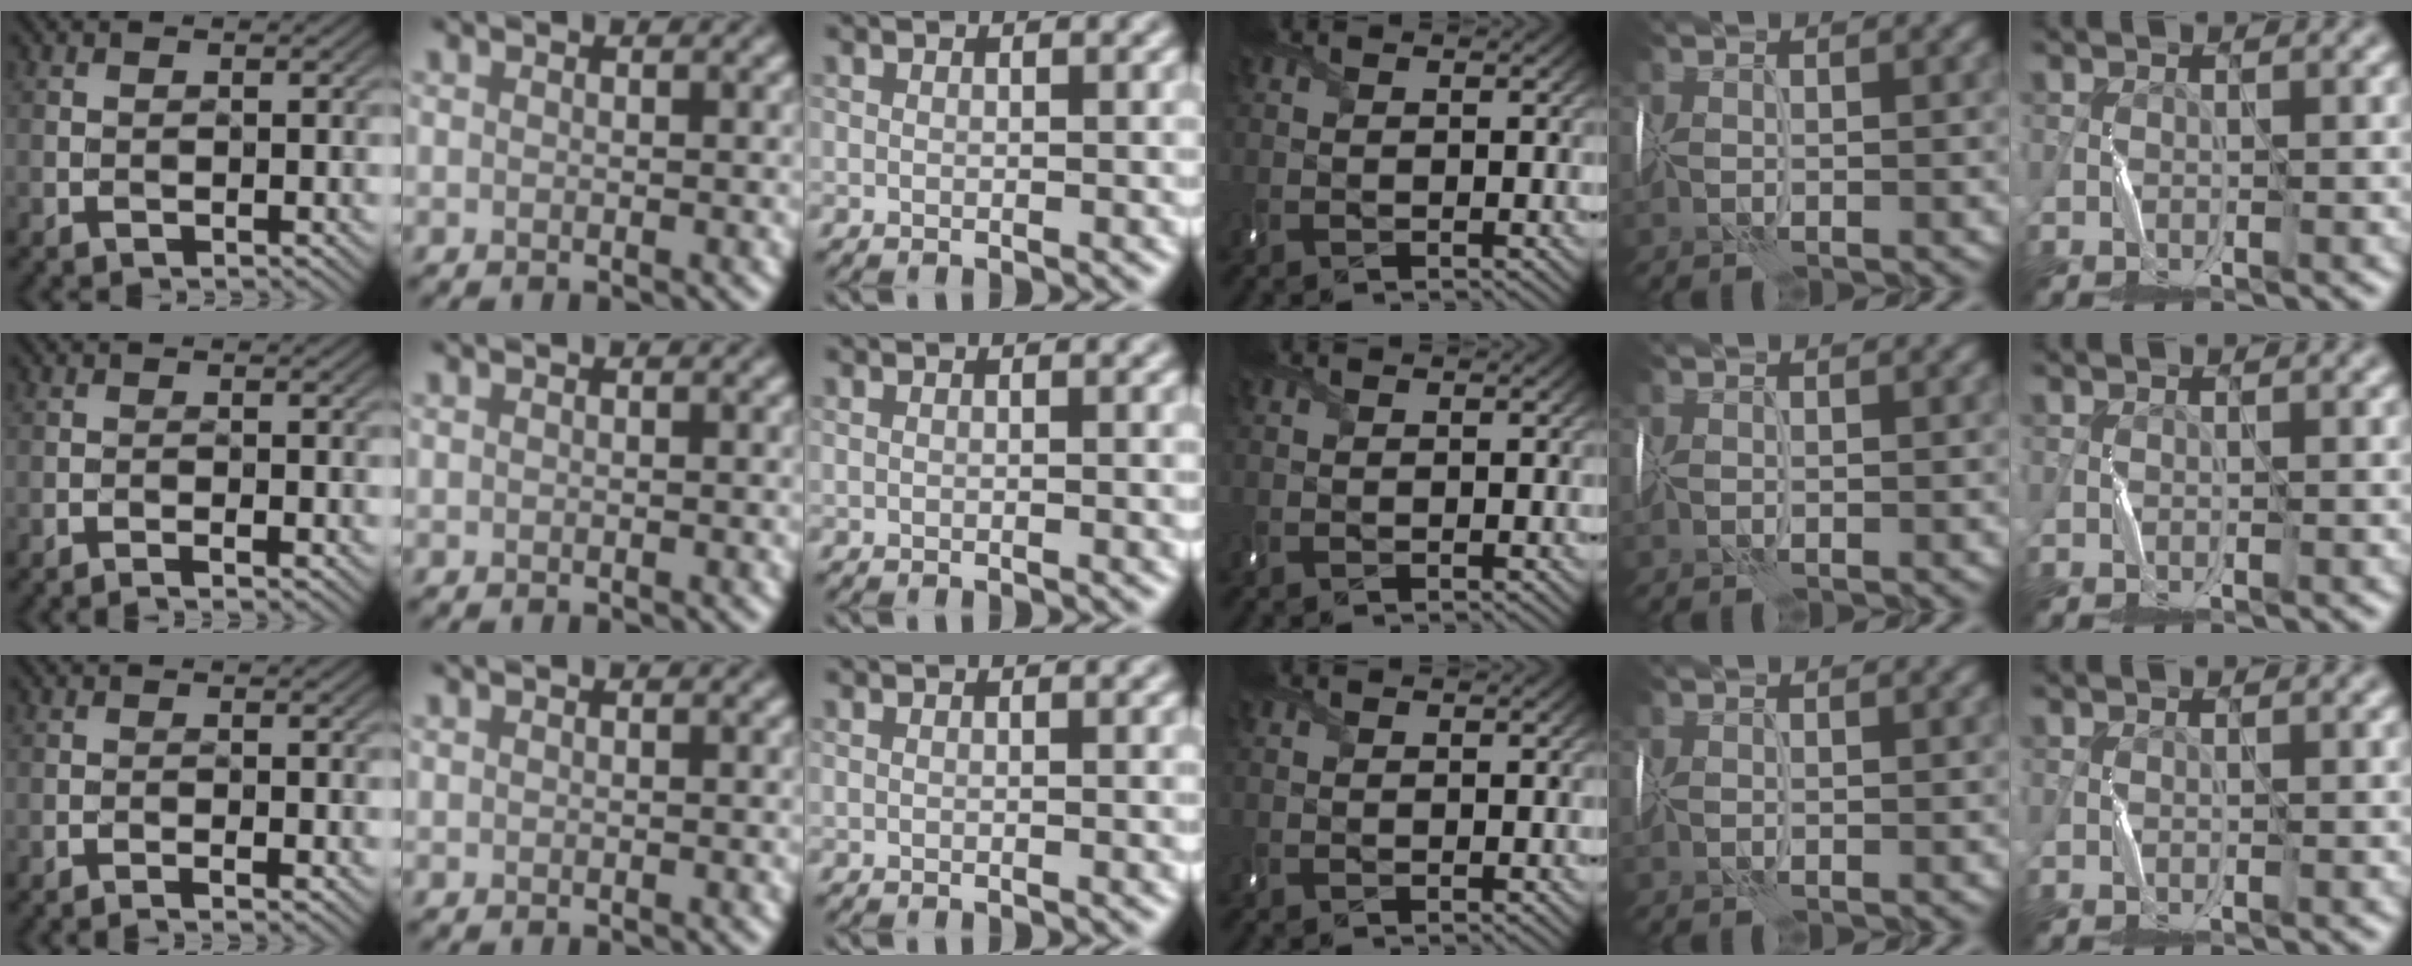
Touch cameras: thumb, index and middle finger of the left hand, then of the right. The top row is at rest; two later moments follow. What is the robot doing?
{"motion": "wrap", "object": "sponge"}